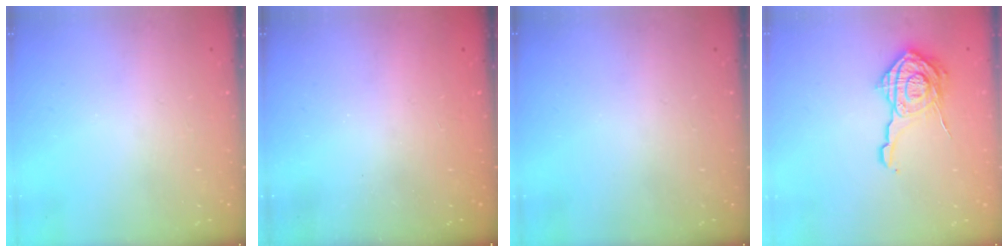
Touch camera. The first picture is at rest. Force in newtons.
{"total": 2.3, "press": 2.1, "slide": 0.8}
{"total": 0.0}
{"total": 15.0, "press": 15.0, "slide": 0.6}